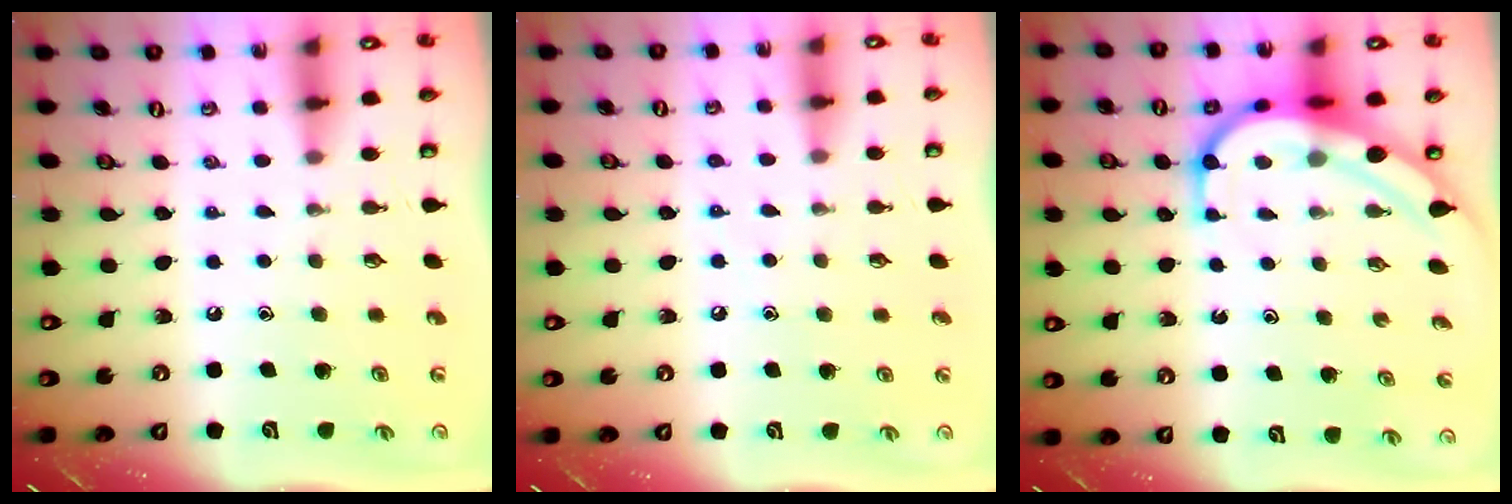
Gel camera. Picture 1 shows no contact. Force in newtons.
{"total": 4.8, "press": 4.8, "slide": 0.6}
{"total": 9.0, "press": 8.9, "slide": 0.8}